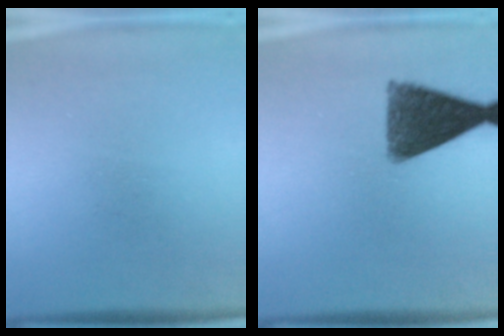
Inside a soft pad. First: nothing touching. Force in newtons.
{"total": 11.5}